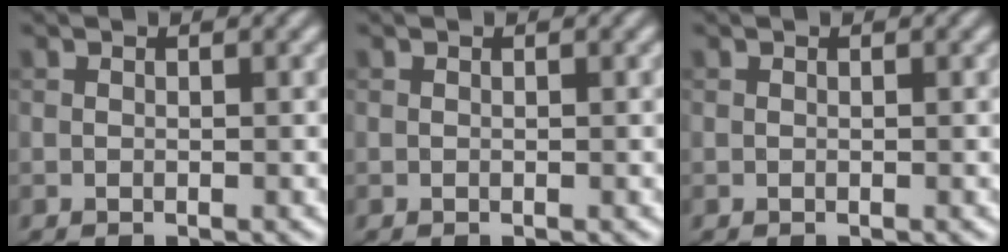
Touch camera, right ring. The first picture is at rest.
{"total": 0.0}
{"total": 0.0}